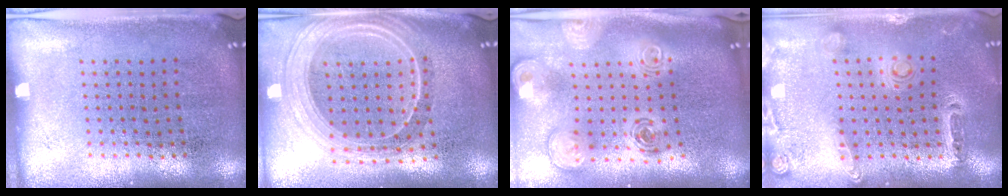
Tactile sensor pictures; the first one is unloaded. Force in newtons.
{"total": 2.3, "press": 1.9, "slide": 1.3}
{"total": 2.8, "press": 2.0, "slide": 2.0}
{"total": 0.9, "press": 0.9, "slide": 0.2}